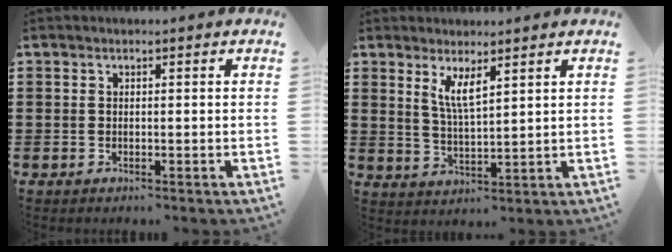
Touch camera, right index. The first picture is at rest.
{"total": 4.0, "force": [2.4, 0.8, 3.1], "torque": [-0.068, 0.003, 0.042]}